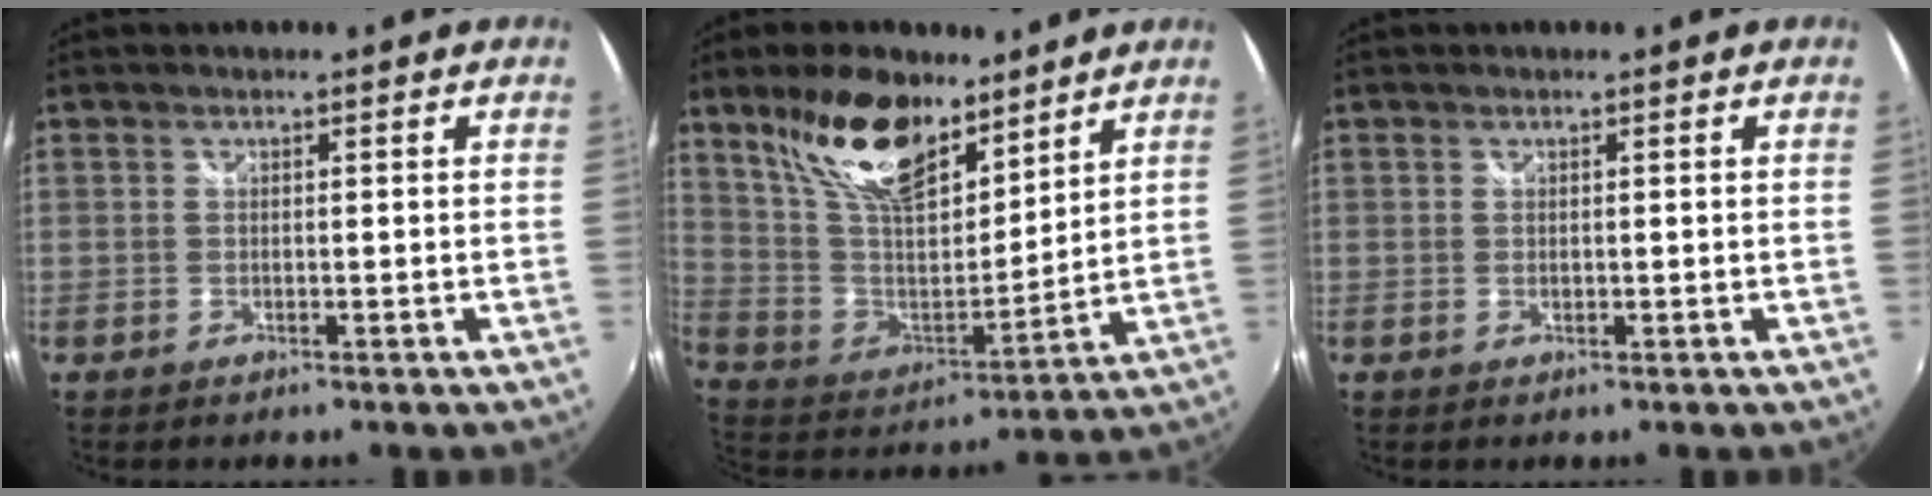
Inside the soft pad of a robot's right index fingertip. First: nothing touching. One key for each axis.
{"total": 19.1, "fx": 12.5, "fy": 8.6, "fz": 11.7, "tx": -0.230, "ty": 0.014, "tz": 0.243}
{"total": 0.0}